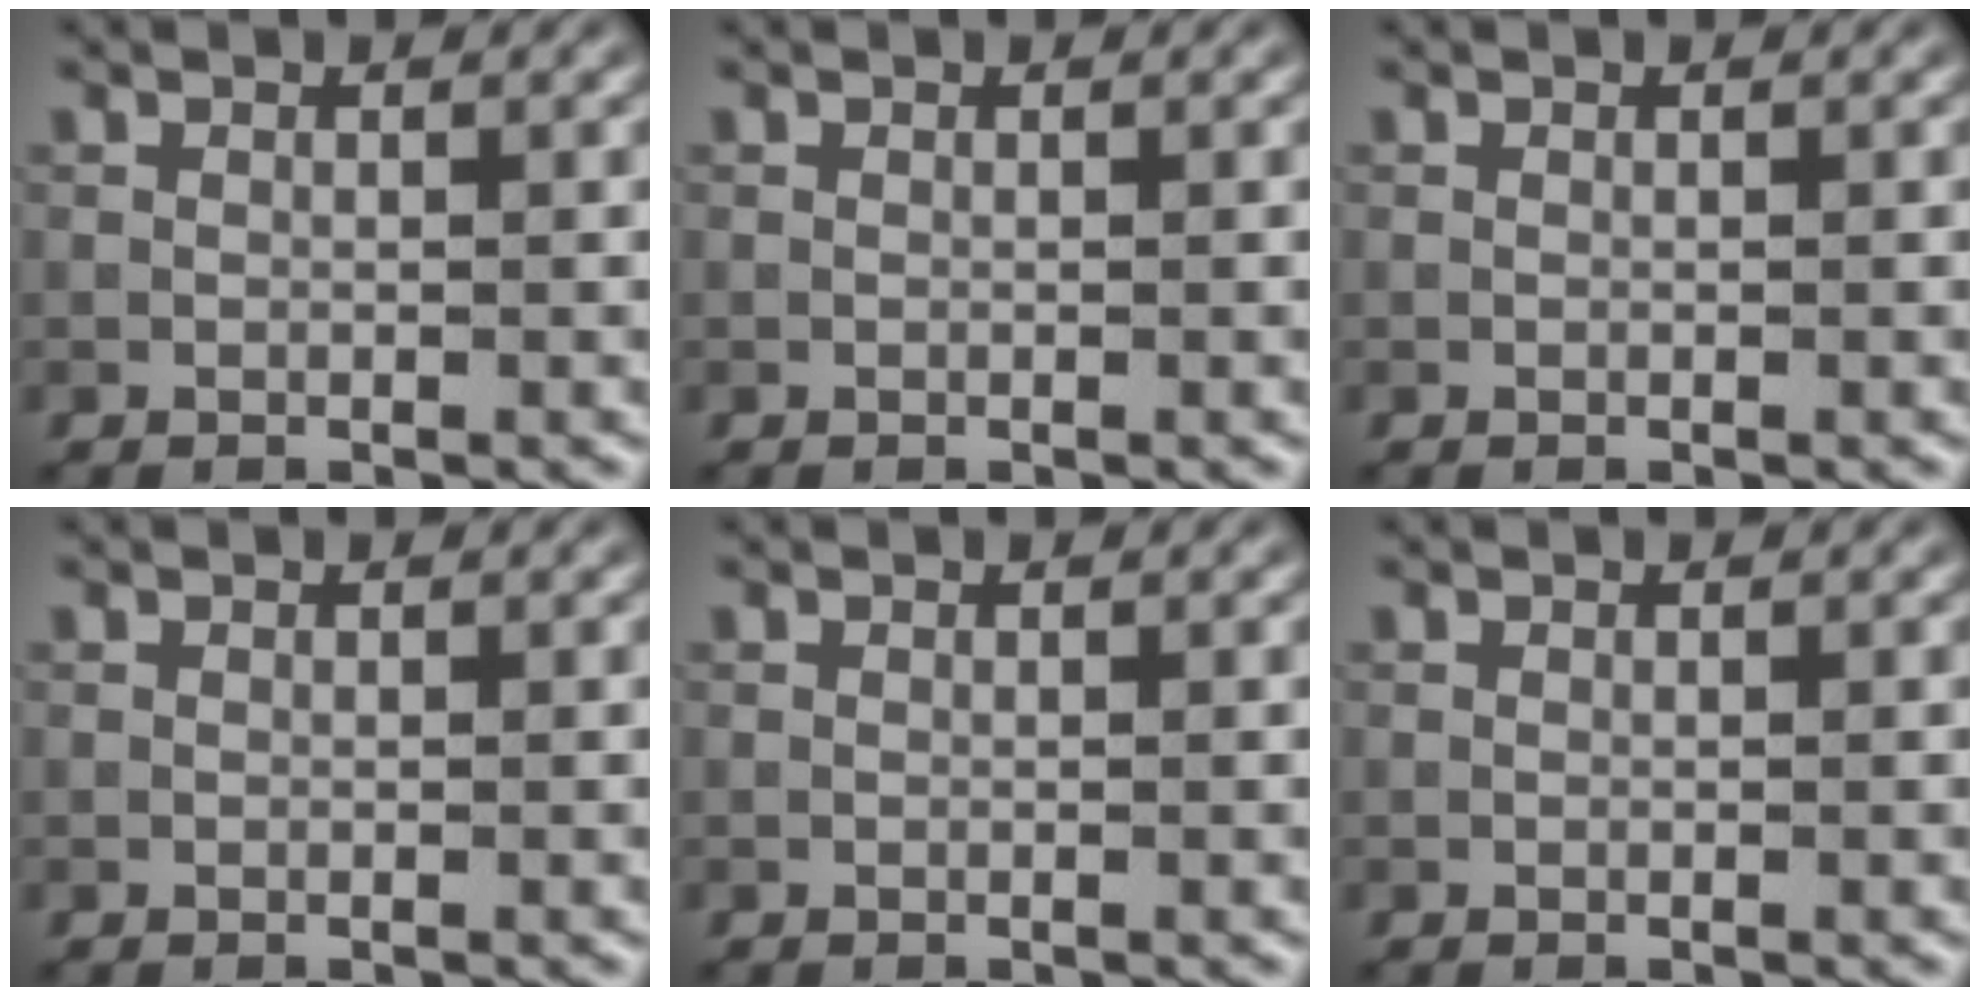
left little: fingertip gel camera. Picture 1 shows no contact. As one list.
[{"total": 0.0}, {"total": 0.0}, {"total": 0.0}, {"total": 0.0}, {"total": 0.0}]